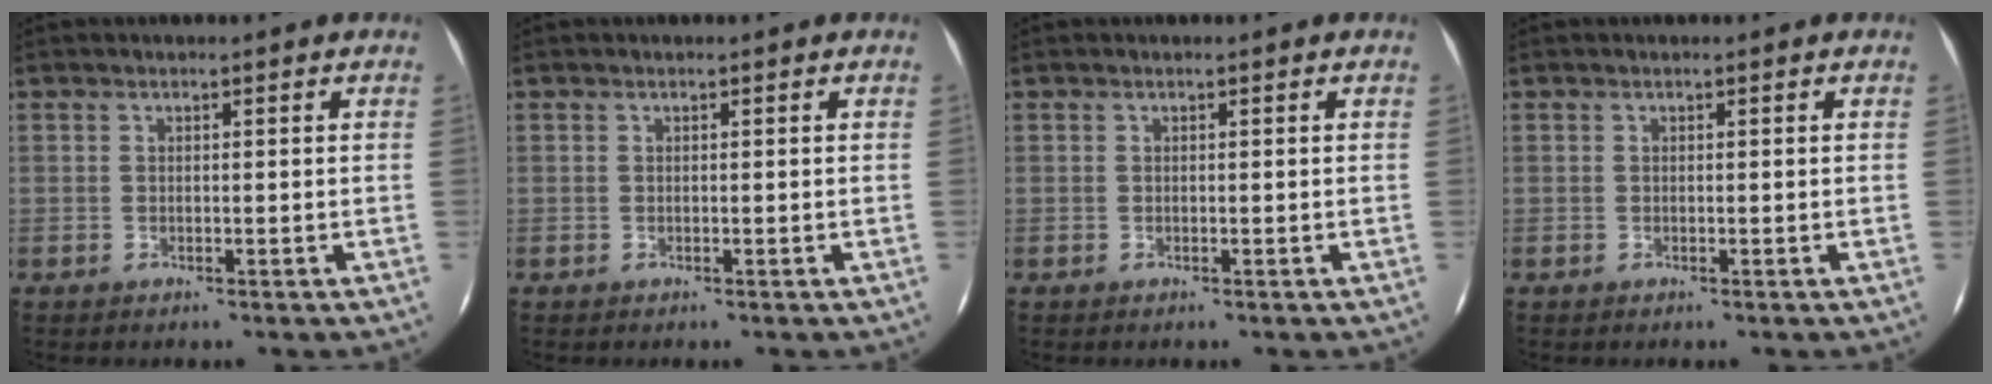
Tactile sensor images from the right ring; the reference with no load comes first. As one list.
[{"total": 0.0}, {"total": 0.0}, {"total": 0.0}]